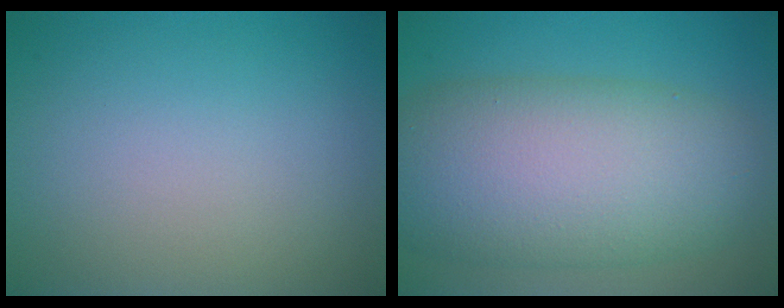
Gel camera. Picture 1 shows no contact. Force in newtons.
{"total": 11.7, "press": 11.7, "slide": 0.6}